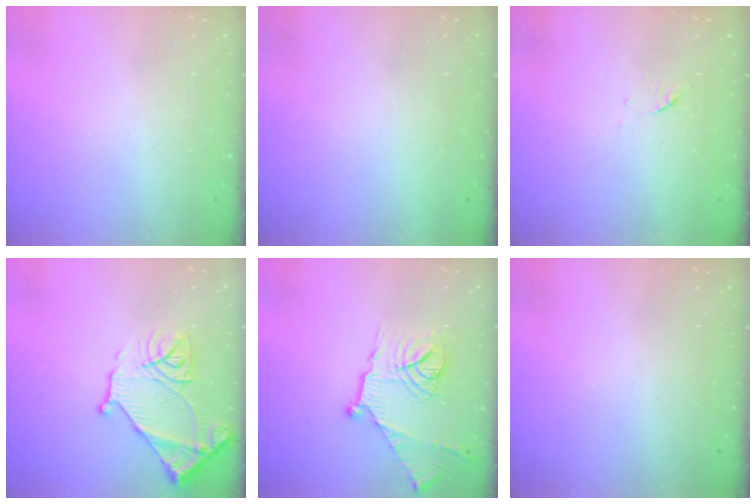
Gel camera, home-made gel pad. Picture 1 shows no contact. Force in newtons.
{"total": 1.5, "press": 1.5, "slide": 0.1}
{"total": 4.8, "press": 4.7, "slide": 1.0}
{"total": 15.2, "press": 15.2, "slide": 1.5}
{"total": 16.0, "press": 16.0, "slide": 1.4}
{"total": 0.0}